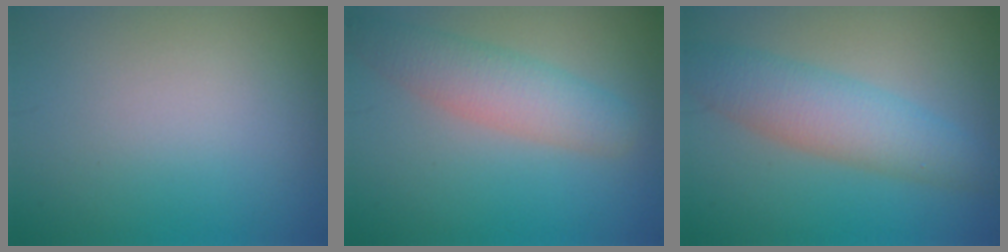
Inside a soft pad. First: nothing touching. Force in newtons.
{"total": 4.1, "press": 4.1, "slide": 0.3}
{"total": 5.0, "press": 5.0, "slide": 0.1}